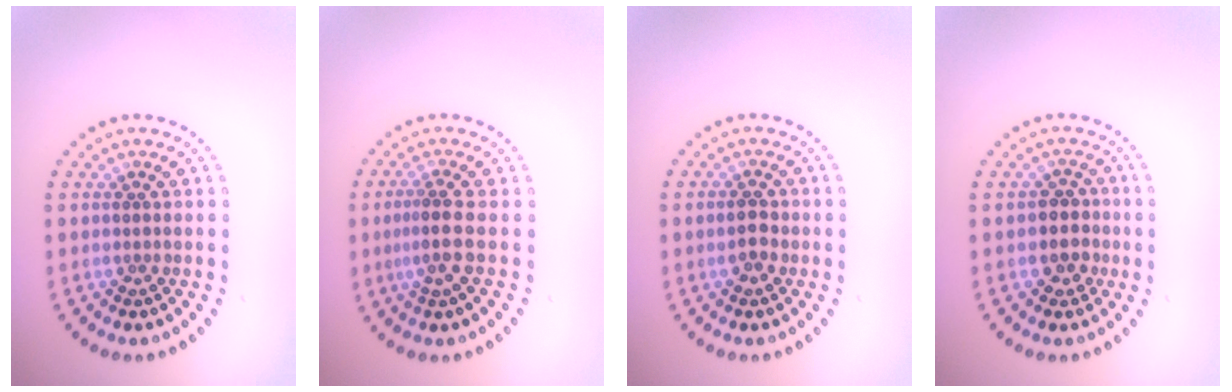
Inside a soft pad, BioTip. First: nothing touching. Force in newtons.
{"total": 2.5, "press": 1.9, "slide": 1.6}
{"total": 1.9, "press": 1.9, "slide": 0.3}
{"total": 2.6, "press": 2.3, "slide": 1.1}